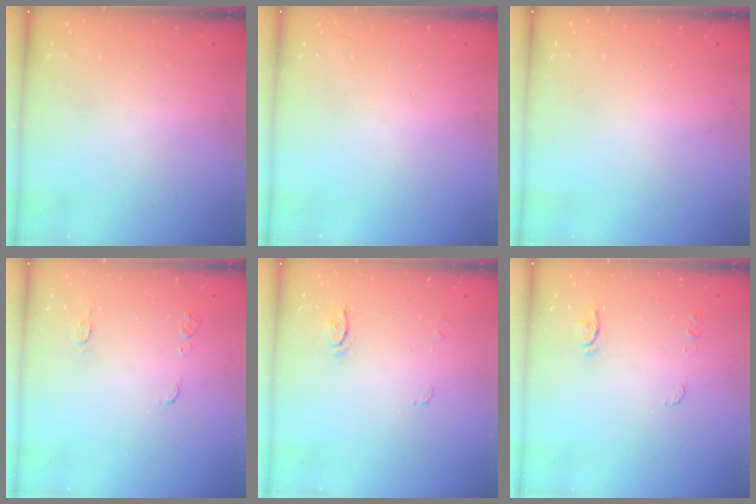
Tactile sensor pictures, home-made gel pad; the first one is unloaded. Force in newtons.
{"total": 0.0}
{"total": 0.0}
{"total": 7.1, "press": 7.0, "slide": 0.7}
{"total": 5.5, "press": 5.4, "slide": 0.4}
{"total": 6.9, "press": 6.9, "slide": 0.5}